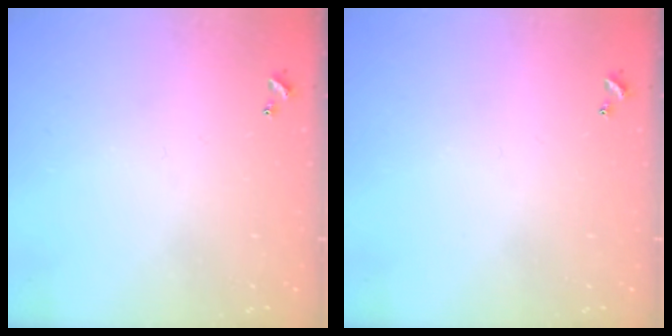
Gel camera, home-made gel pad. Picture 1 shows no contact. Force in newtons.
{"total": 0.0}